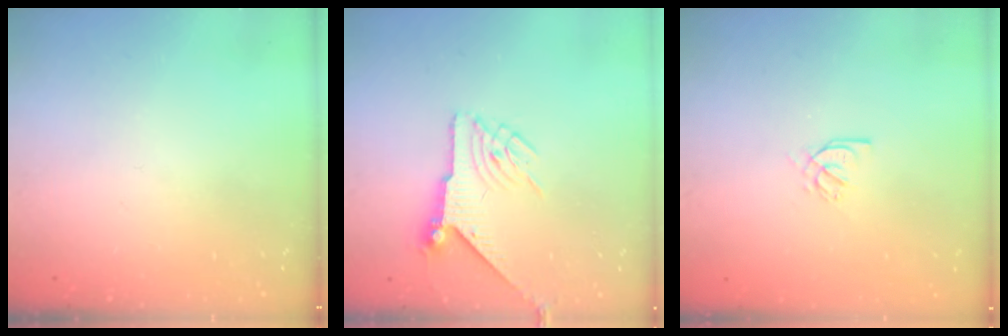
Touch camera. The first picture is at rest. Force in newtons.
{"total": 6.4, "press": 6.4, "slide": 0.1}
{"total": 3.5, "press": 3.5, "slide": 0.2}